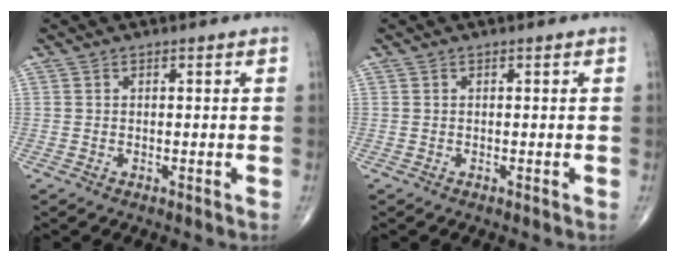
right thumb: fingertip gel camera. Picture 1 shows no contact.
{"total": 0.0}